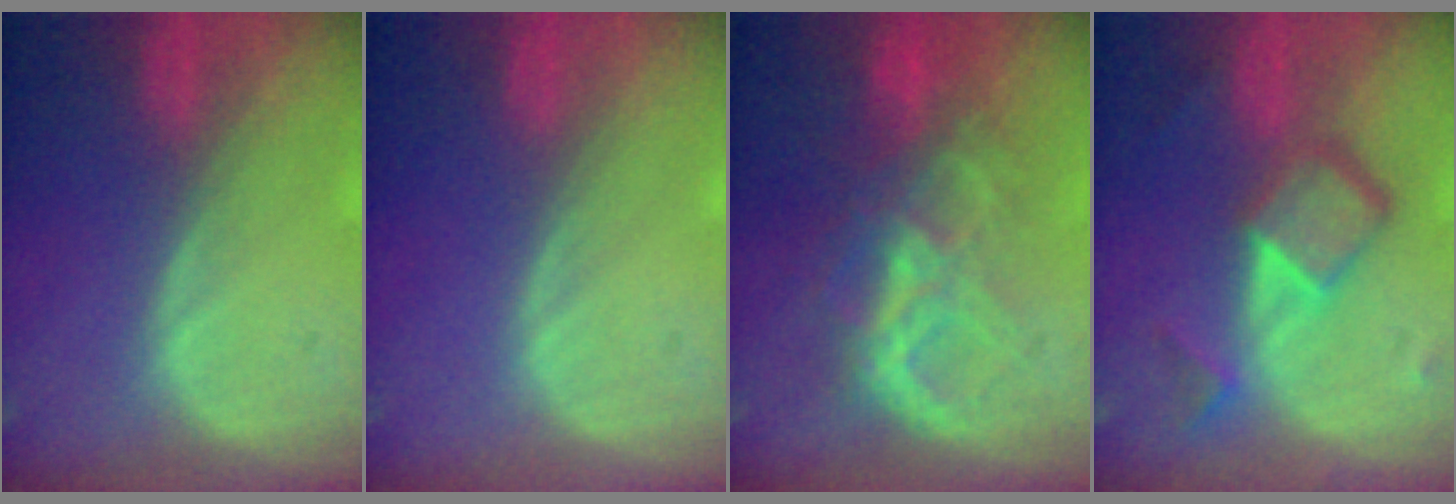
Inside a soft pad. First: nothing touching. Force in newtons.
{"total": 0.0}
{"total": 8.1, "press": 7.6, "slide": 2.7}
{"total": 6.9, "press": 5.9, "slide": 3.6}